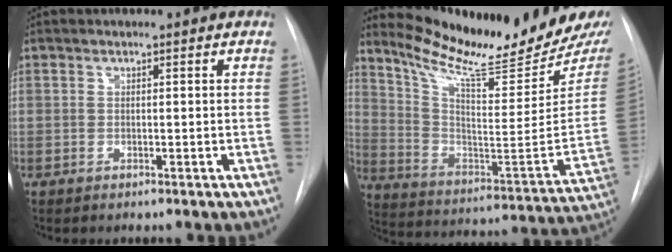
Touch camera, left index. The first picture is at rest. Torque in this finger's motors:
{"motor_torque": [0.44, -0.88, 0.04, 0.09]}